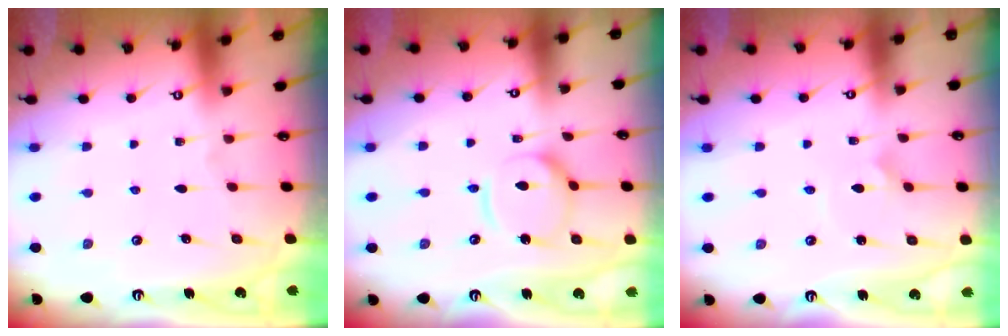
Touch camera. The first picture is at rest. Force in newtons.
{"total": 12.7, "press": 12.7, "slide": 1.1}
{"total": 2.2, "press": 2.2, "slide": 0.1}